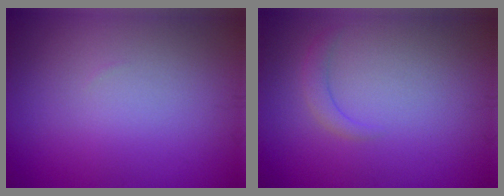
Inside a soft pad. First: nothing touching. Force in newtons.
{"total": 1.4, "press": 1.3, "slide": 0.3}